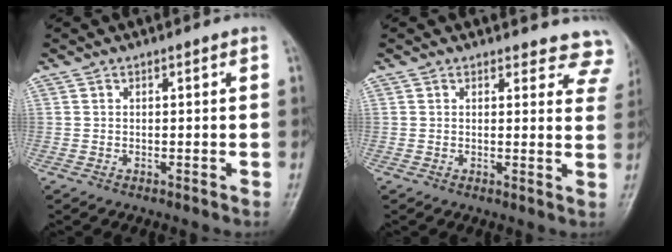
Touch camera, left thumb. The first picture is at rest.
{"total": 8.5, "force": [8.0, 3.0, -0.1], "torque": [0.060, -0.047, 0.047]}